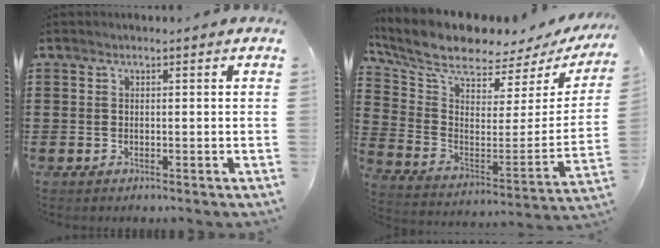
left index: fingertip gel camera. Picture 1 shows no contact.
{"total": 7.5, "force": [6.3, 1.6, 3.6], "torque": [-0.102, -0.058, 0.108]}